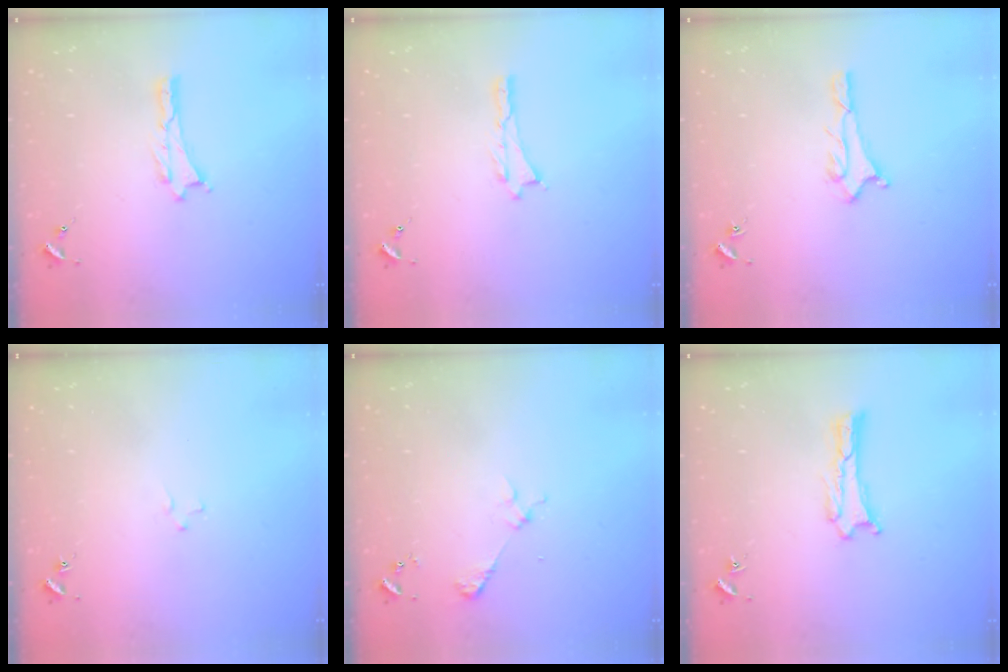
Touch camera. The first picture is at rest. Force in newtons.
{"total": 0.0}
{"total": 1.6, "press": 1.6, "slide": 0.1}
{"total": 1.2, "press": 1.2, "slide": 0.2}
{"total": 2.2, "press": 2.2, "slide": 0.2}
{"total": 0.8, "press": 0.8, "slide": 0.0}